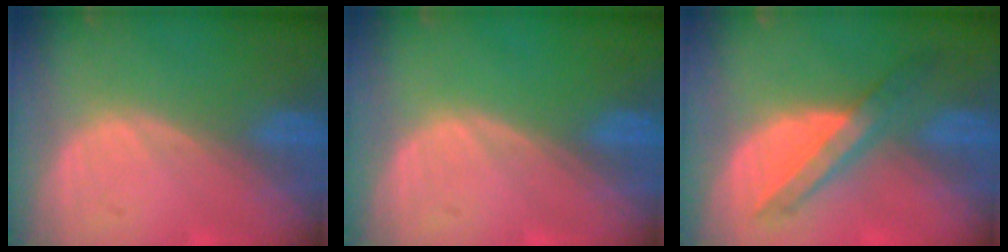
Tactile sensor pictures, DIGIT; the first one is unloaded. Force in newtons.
{"total": 0.0}
{"total": 6.0, "press": 5.8, "slide": 1.3}